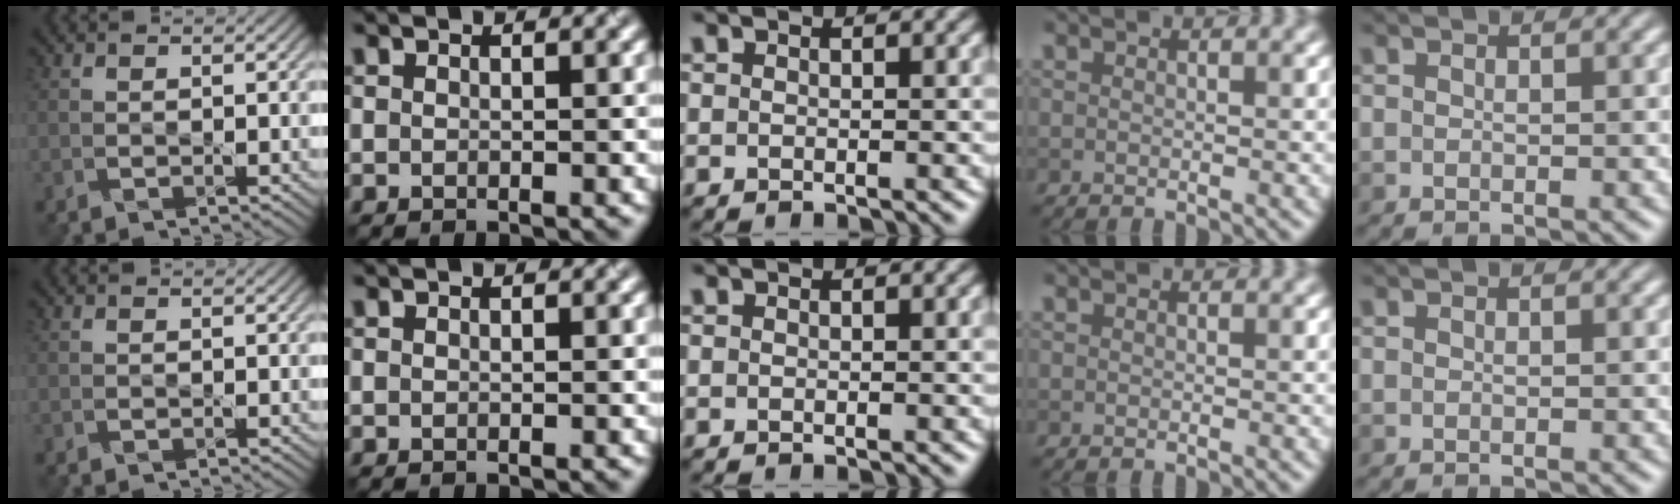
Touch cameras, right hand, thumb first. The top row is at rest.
{}